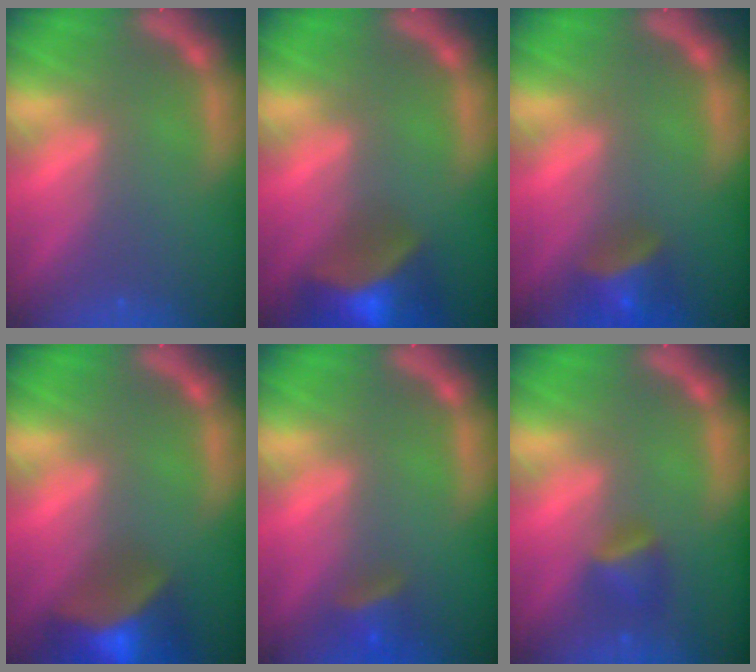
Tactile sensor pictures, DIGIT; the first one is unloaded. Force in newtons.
{"total": 9.5}
{"total": 4.5}
{"total": 9.9}
{"total": 2.9}
{"total": 2.4}